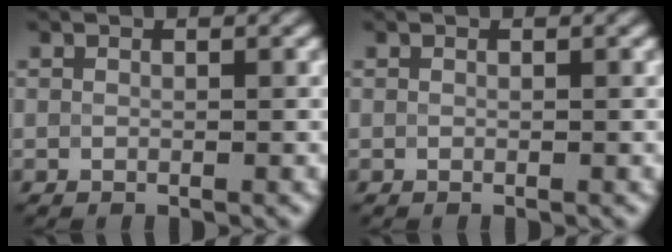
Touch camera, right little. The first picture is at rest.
{"total": 0.0}